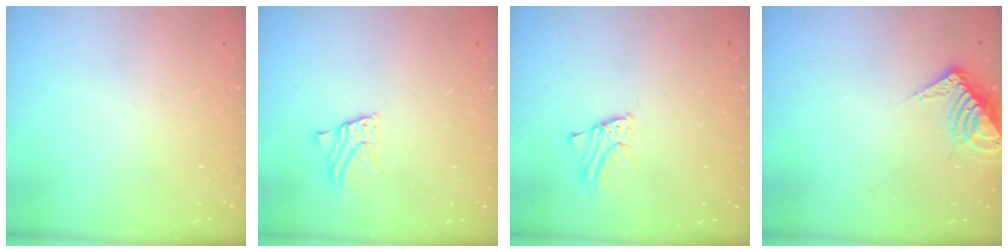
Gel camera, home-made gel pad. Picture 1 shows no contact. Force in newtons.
{"total": 2.6, "press": 2.6, "slide": 0.2}
{"total": 1.9, "press": 1.9, "slide": 0.1}
{"total": 7.6, "press": 7.5, "slide": 1.1}